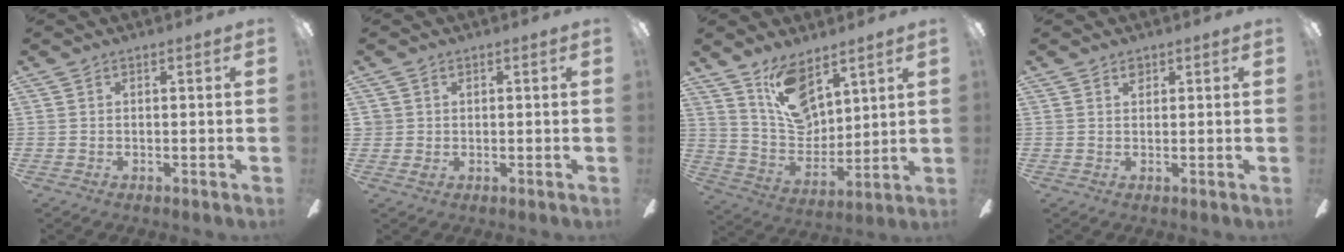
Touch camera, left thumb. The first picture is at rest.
{"total": 1.8, "force": [0.3, 1.7, 0.6], "torque": [-0.002, 0.001, 0.004]}
{"total": 13.6, "force": [9.1, 7.4, 6.8], "torque": [-0.120, -0.043, 0.175]}
{"total": 1.3, "force": [1.0, 0.8, 0.5], "torque": [0.006, -0.006, 0.015]}